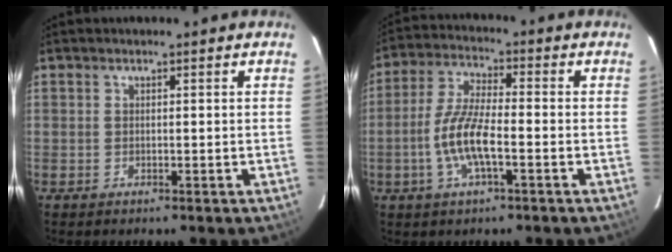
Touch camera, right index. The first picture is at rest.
{"total": 9.5, "force": [-2.9, 2.3, 8.7], "torque": [-0.182, 0.003, -0.059]}